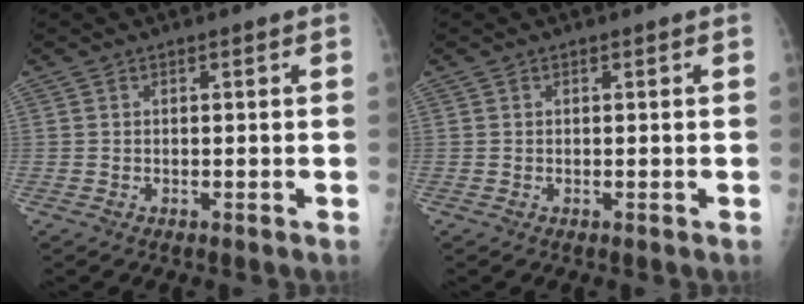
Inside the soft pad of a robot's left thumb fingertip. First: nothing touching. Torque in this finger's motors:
{"motor_torque": [0.00, 0.00, -0.01, -0.01, 0.00]}